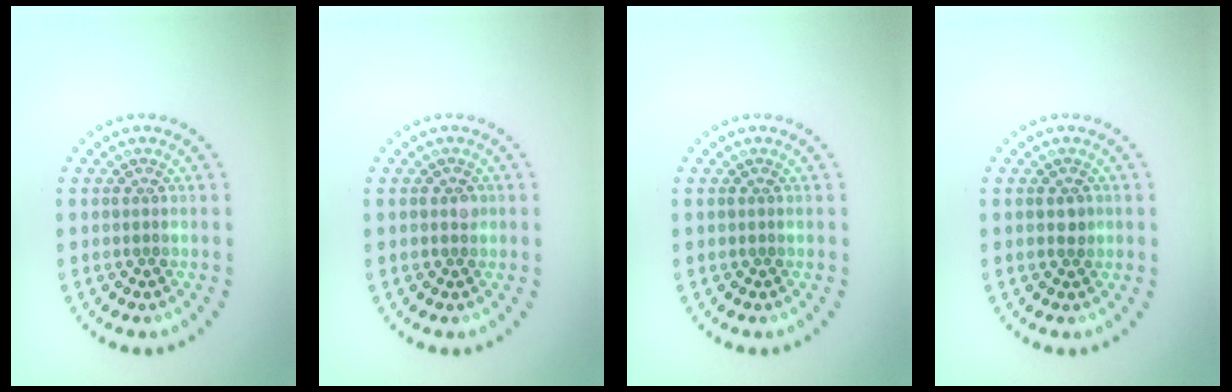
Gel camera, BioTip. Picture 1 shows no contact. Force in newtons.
{"total": 0.6, "press": 0.5, "slide": 0.3}
{"total": 0.0}
{"total": 0.8, "press": 0.8, "slide": 0.1}